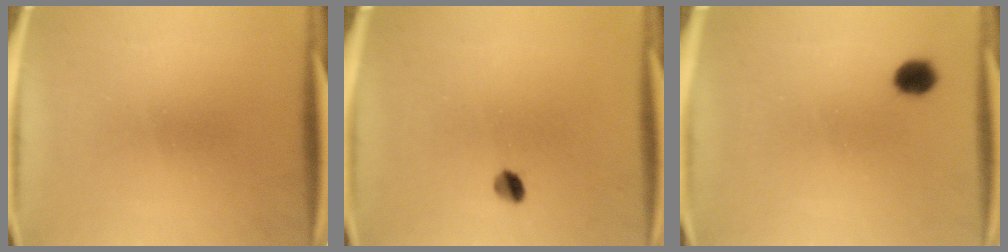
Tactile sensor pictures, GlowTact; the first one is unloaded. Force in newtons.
{"total": 2.5}
{"total": 3.5}